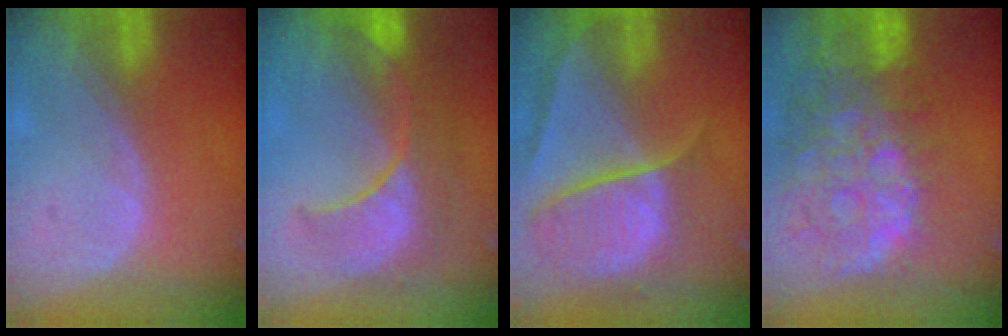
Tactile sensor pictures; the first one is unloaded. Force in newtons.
{"total": 10.2, "press": 9.1, "slide": 4.5}
{"total": 10.7, "press": 8.9, "slide": 5.9}
{"total": 13.9, "press": 11.3, "slide": 8.1}